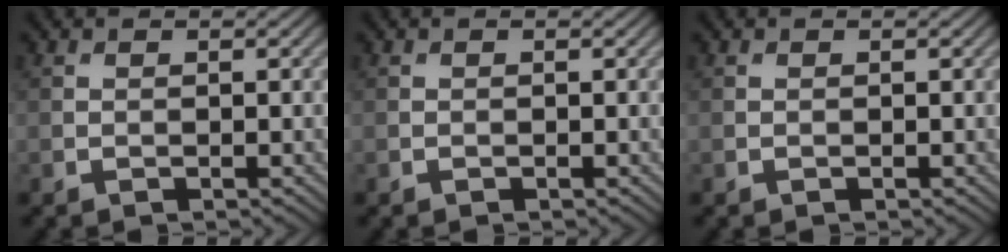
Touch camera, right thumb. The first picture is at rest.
{"total": 0.0}
{"total": 0.0}